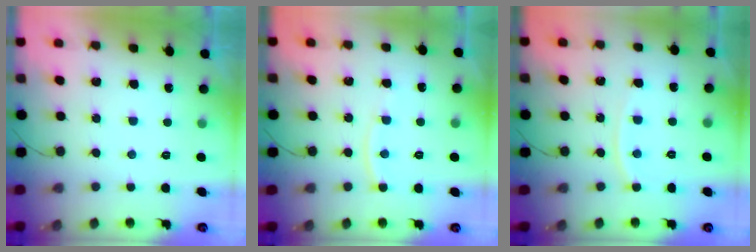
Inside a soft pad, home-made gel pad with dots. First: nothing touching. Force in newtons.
{"total": 5.9, "press": 5.9, "slide": 0.7}
{"total": 4.1, "press": 4.0, "slide": 0.6}